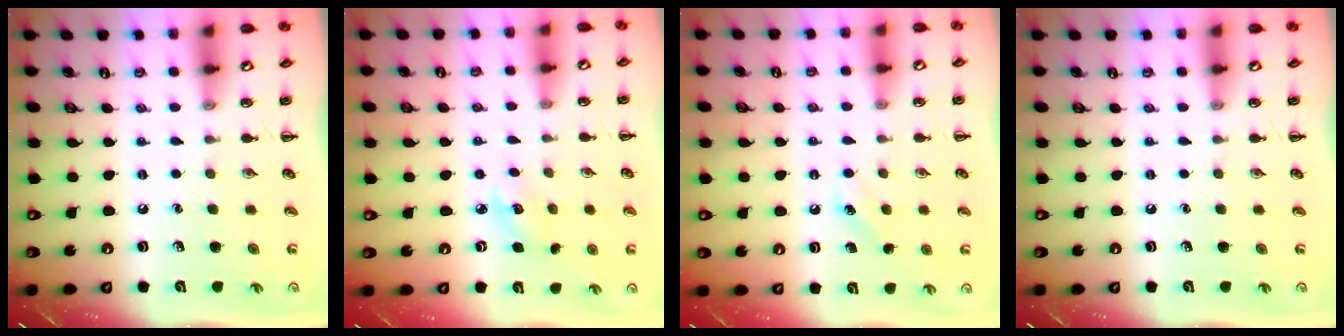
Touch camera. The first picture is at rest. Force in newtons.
{"total": 4.9, "press": 4.7, "slide": 1.4}
{"total": 5.3, "press": 5.0, "slide": 1.5}
{"total": 0.0}